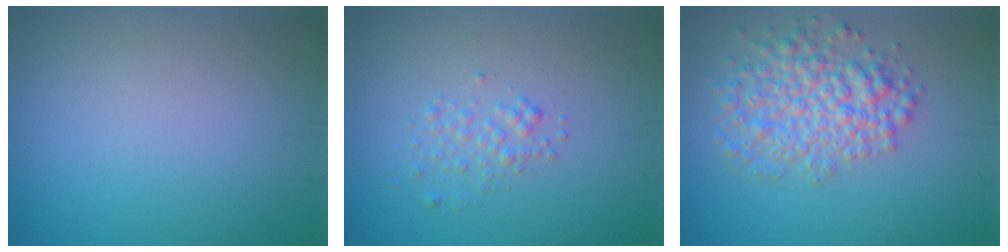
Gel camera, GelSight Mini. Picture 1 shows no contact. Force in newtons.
{"total": 1.5, "press": 1.5, "slide": 0.1}
{"total": 5.2, "press": 5.2, "slide": 0.2}